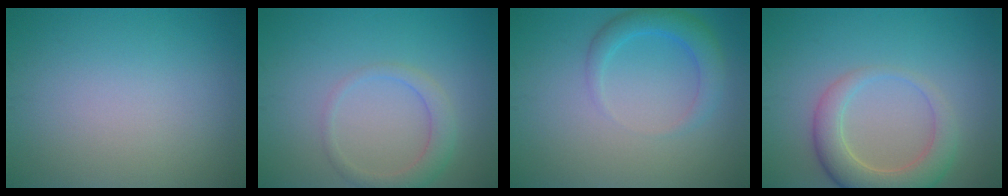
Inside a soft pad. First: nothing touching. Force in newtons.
{"total": 2.4, "press": 2.4, "slide": 0.2}
{"total": 2.9, "press": 2.9, "slide": 0.2}
{"total": 4.9, "press": 4.9, "slide": 0.6}